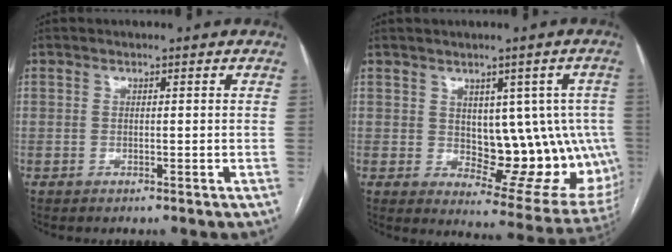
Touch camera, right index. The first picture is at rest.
{"total": 14.6, "force": [0.3, 7.4, 12.6], "torque": [-0.124, 0.010, 0.025]}